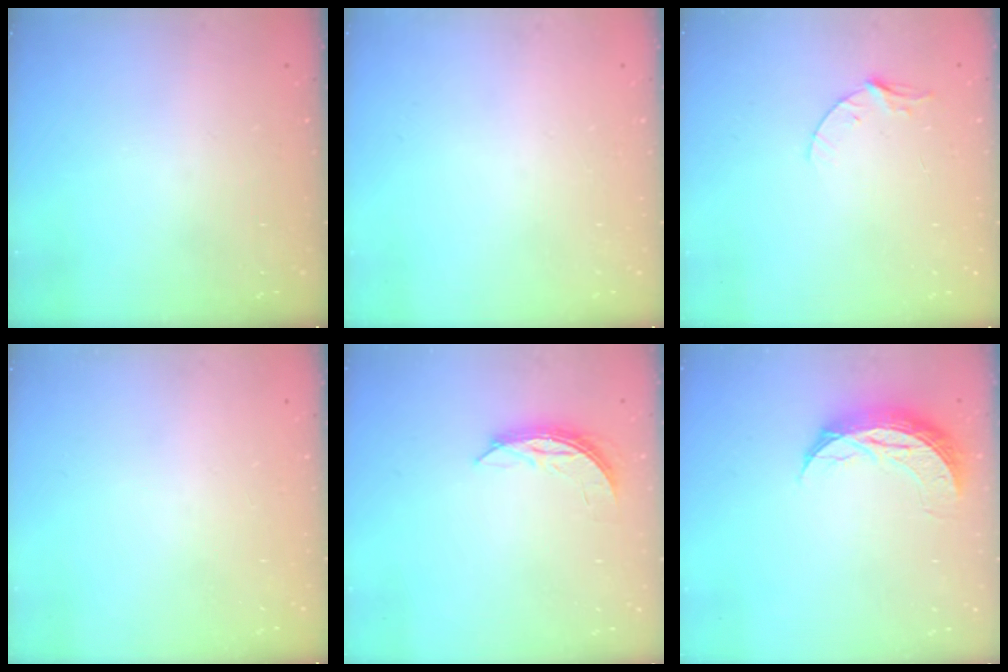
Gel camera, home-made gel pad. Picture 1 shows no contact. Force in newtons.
{"total": 0.0}
{"total": 3.9, "press": 3.9, "slide": 0.4}
{"total": 0.0}
{"total": 6.0, "press": 6.0, "slide": 0.4}
{"total": 9.3, "press": 9.3, "slide": 0.7}